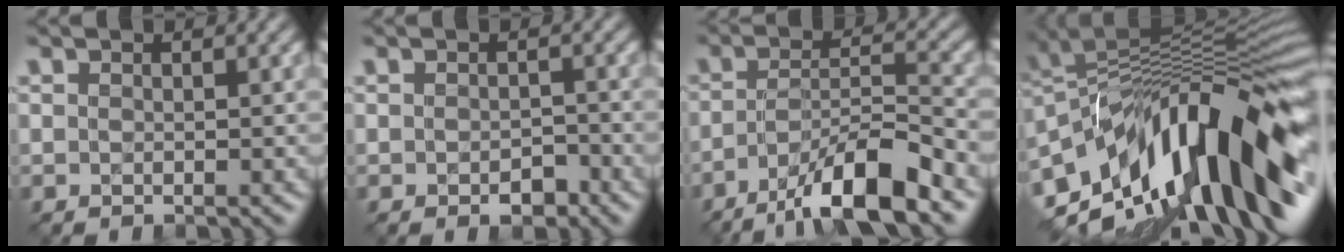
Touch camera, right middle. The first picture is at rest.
{"total": 1.7, "force": [-0.8, 0.9, 1.2], "torque": [-0.018, -0.003, -0.013]}
{"total": 9.2, "force": [-6.0, 2.1, 6.6], "torque": [-0.106, 0.007, -0.106]}
{"total": 16.0, "force": [-5.3, 6.4, 13.6], "torque": [-0.193, 0.031, -0.111]}